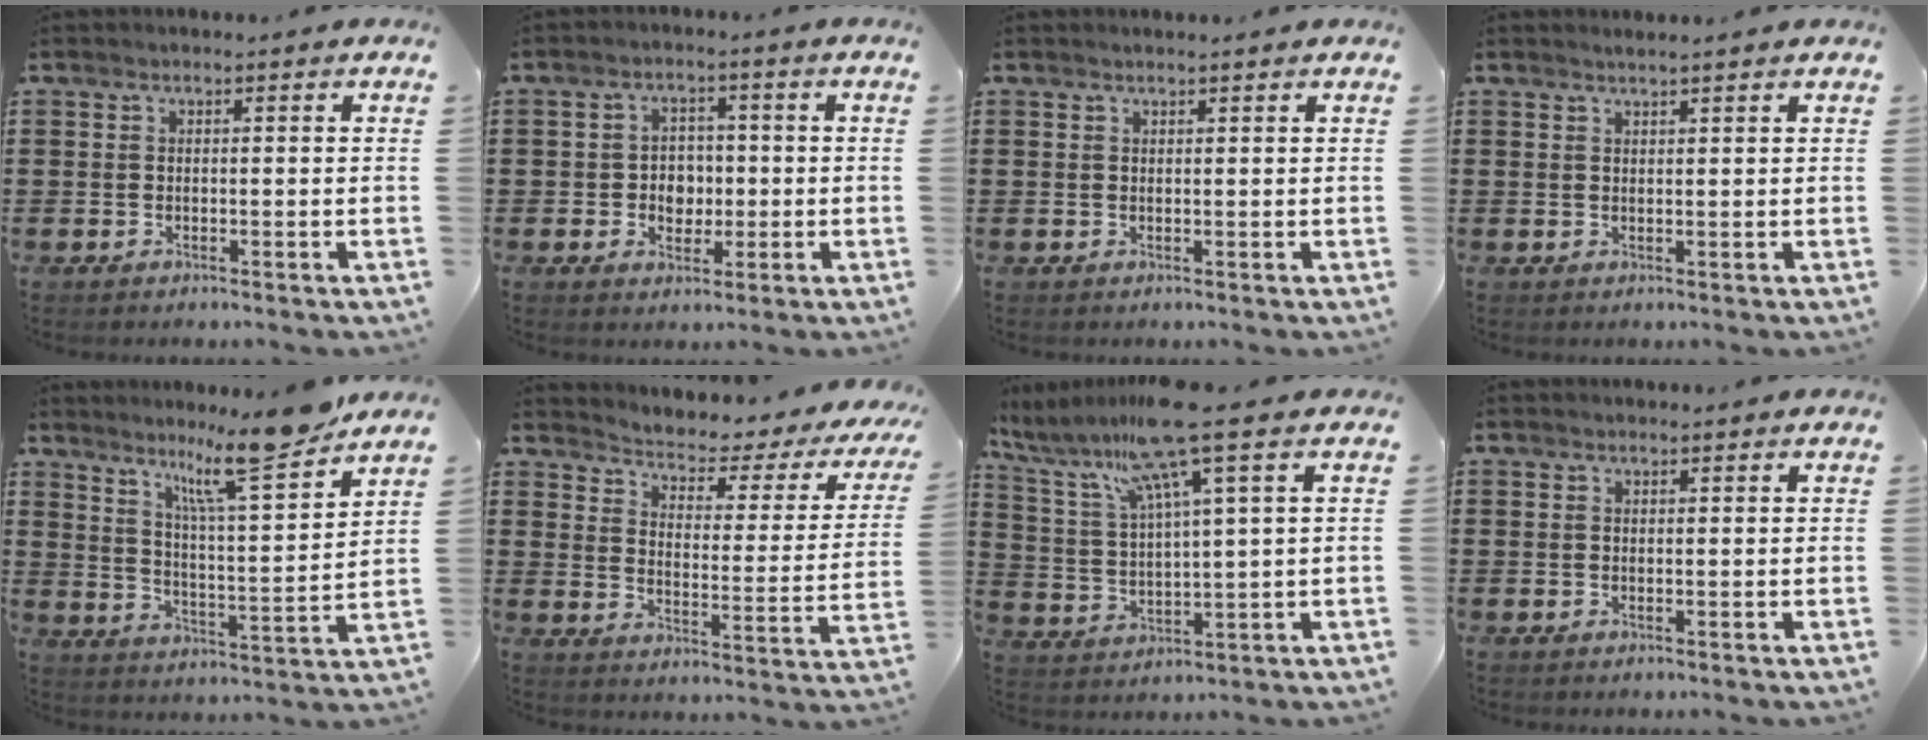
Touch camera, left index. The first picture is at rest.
{"total": 3.9, "force": [-0.5, 3.4, 2.0], "torque": [-0.040, 0.004, -0.014]}
{"total": 0.6, "force": [0.5, 0.0, 0.1], "torque": [-0.003, -0.001, 0.011]}
{"total": 1.1, "force": [1.1, -0.2, 0.2], "torque": [-0.004, 0.001, 0.020]}
{"total": 13.0, "force": [10.7, 1.0, 7.5], "torque": [-0.143, -0.060, 0.176]}
{"total": 2.2, "force": [1.6, 0.8, 1.3], "torque": [-0.042, -0.020, 0.013]}
{"total": 10.7, "force": [6.9, 0.2, 8.2], "torque": [-0.186, -0.031, 0.115]}
{"total": 0.0}